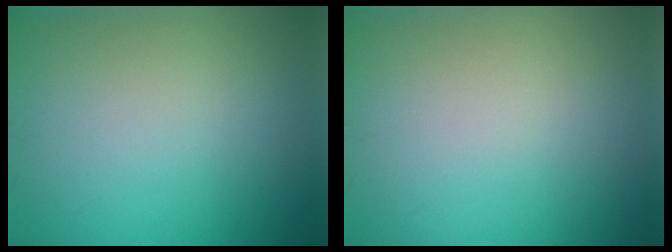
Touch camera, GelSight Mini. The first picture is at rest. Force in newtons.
{"total": 0.0}